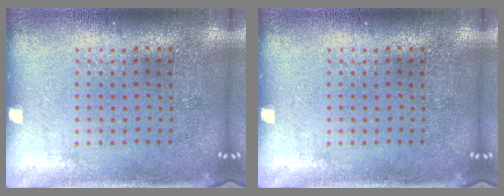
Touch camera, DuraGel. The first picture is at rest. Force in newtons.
{"total": 0.0}